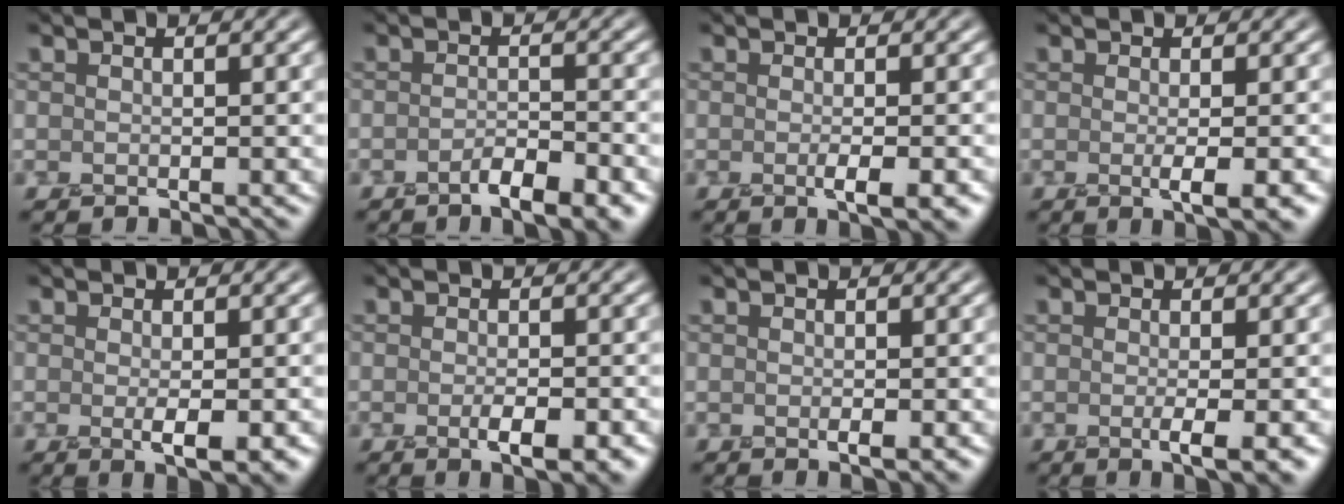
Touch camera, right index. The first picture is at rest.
{"total": 3.7, "force": [-2.1, 1.1, 2.8], "torque": [-0.050, -0.003, -0.035]}
{"total": 2.9, "force": [-0.7, 0.8, 2.7], "torque": [-0.034, -0.001, -0.012]}
{"total": 3.0, "force": [-0.4, 0.7, 2.9], "torque": [-0.035, -0.002, -0.007]}
{"total": 2.6, "force": [-0.5, 0.7, 2.5], "torque": [-0.040, -0.009, -0.004]}
{"total": 3.0, "force": [-1.2, 0.8, 2.7], "torque": [-0.043, -0.008, -0.015]}
{"total": 1.2, "force": [-0.2, 0.5, 1.0], "torque": [-0.018, -0.006, 0.000]}
{"total": 2.8, "force": [-0.4, 0.6, 2.7], "torque": [-0.036, -0.005, -0.007]}